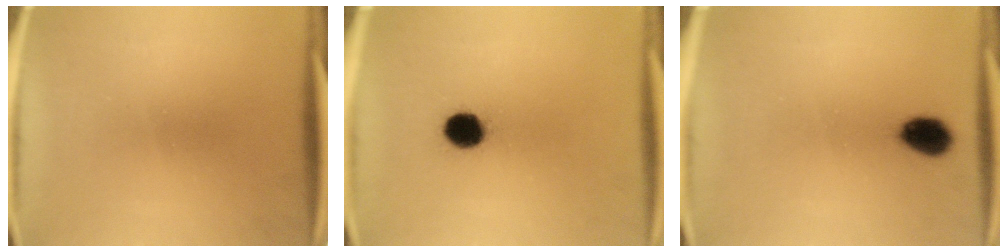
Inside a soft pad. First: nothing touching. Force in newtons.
{"total": 7.1}
{"total": 6.1}